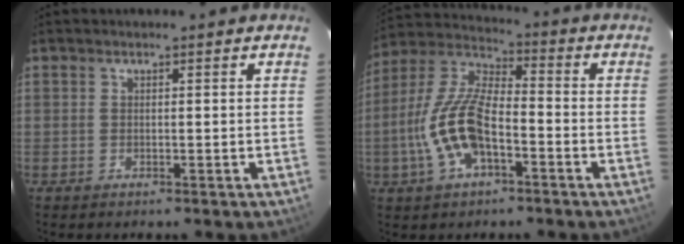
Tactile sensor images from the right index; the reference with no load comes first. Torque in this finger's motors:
{"motor_torque": [1.19, -0.95, 0.28, 0.21]}